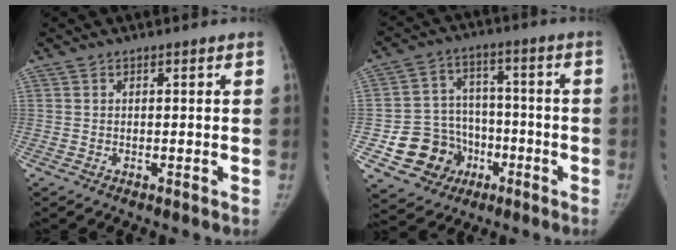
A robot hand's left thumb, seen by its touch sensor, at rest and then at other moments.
{"total": 13.0, "force": [-4.6, 11.6, 3.8], "torque": [-0.033, 0.048, -0.064]}